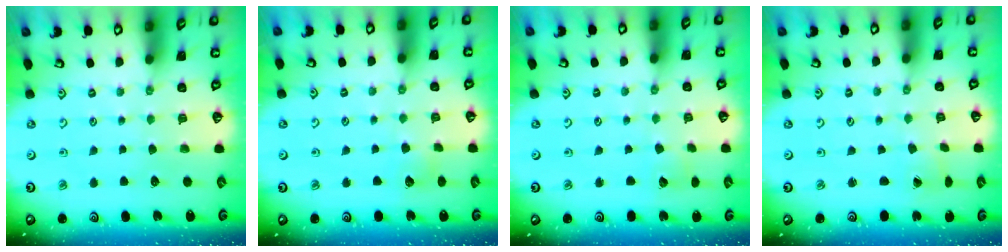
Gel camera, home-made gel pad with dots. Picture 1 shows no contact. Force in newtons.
{"total": 5.0, "press": 4.9, "slide": 0.5}
{"total": 3.5, "press": 3.5, "slide": 0.4}
{"total": 0.0}